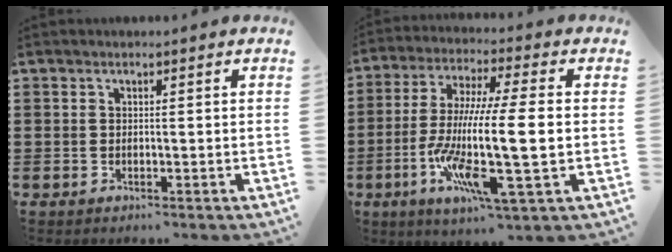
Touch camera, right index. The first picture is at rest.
{"total": 15.5, "force": [-2.9, 1.9, 15.1], "torque": [-0.295, -0.008, -0.057]}